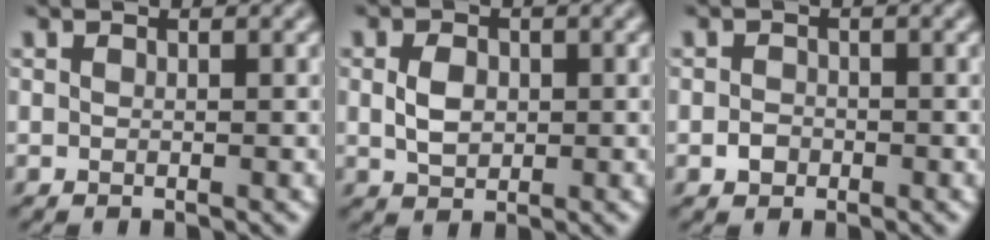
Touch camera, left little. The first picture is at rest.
{"total": 2.5, "force": [0.0, 1.8, 1.8], "torque": [-0.042, 0.002, -0.001]}
{"total": 1.2, "force": [-0.6, 1.0, 0.4], "torque": [-0.005, 0.000, -0.016]}